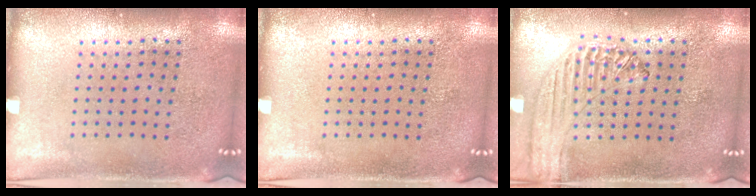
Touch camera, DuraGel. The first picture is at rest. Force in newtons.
{"total": 0.0}
{"total": 1.3, "press": 1.3, "slide": 0.1}